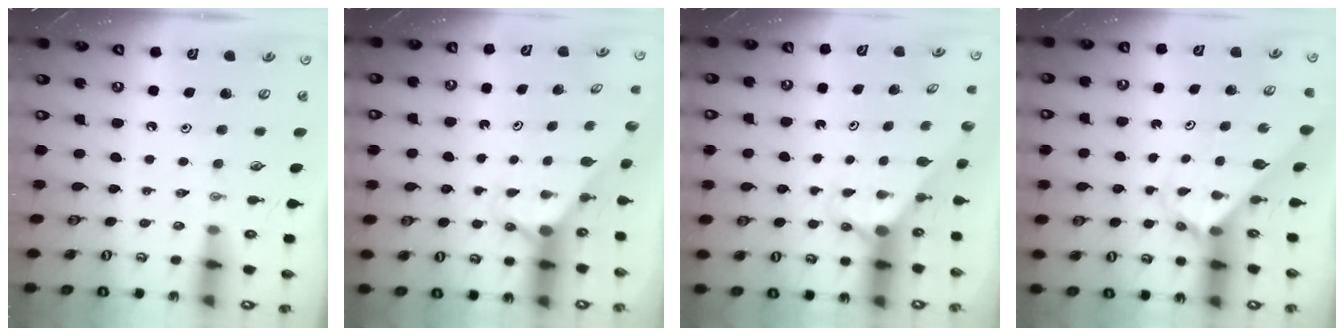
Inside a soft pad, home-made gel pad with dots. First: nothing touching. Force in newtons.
{"total": 2.9, "press": 2.9, "slide": 0.0}
{"total": 2.9, "press": 2.9, "slide": 0.0}
{"total": 2.9, "press": 2.9, "slide": 0.2}